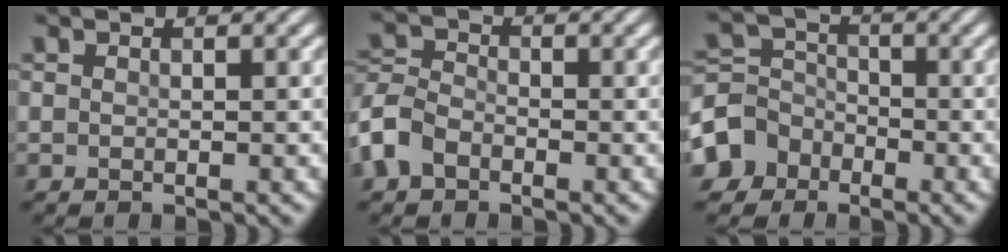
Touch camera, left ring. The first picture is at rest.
{"total": 3.8, "force": [-2.1, 2.5, 2.0], "torque": [-0.046, 0.005, -0.056]}
{"total": 5.1, "force": [-2.8, 4.2, 0.8], "torque": [-0.004, 0.009, -0.074]}